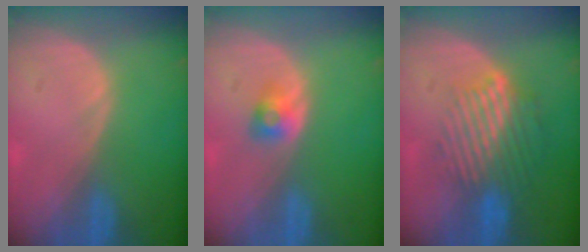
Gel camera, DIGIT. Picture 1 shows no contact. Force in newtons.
{"total": 2.6, "press": 2.3, "slide": 1.2}
{"total": 9.7, "press": 8.1, "slide": 5.3}